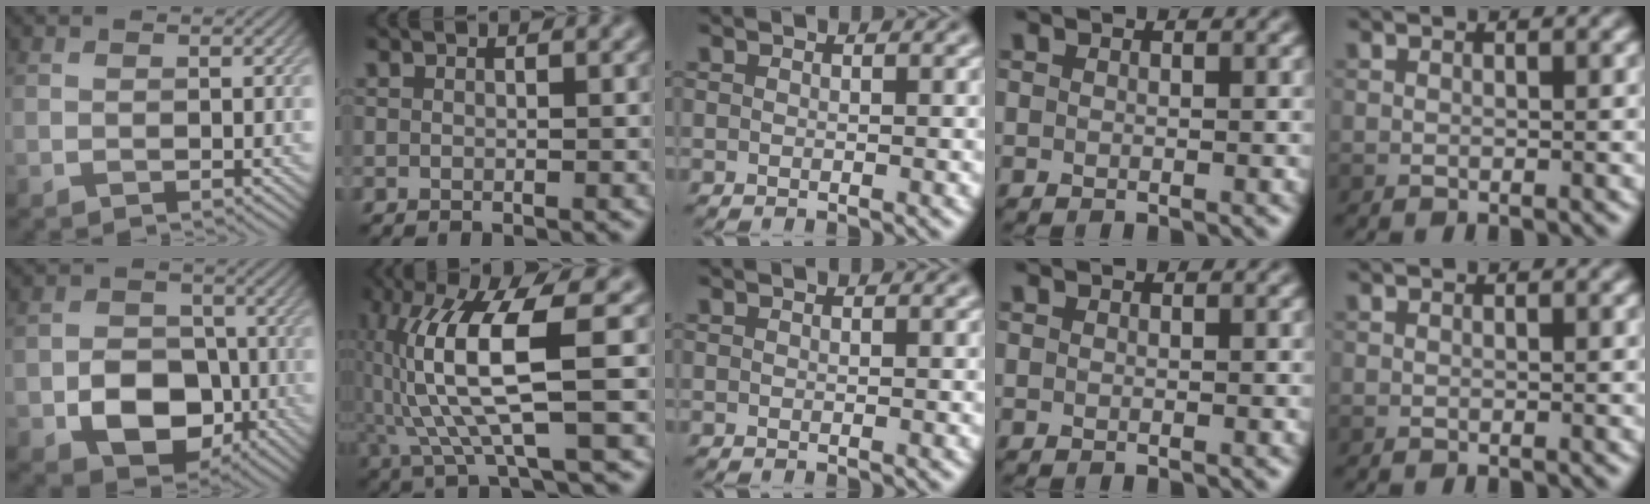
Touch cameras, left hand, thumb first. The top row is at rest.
{"thumb": {"total": 9.0, "force": [-3.1, 6.6, 5.2], "torque": [-0.093, -0.015, -0.060]}, "index": {"total": 9.4, "force": [-0.1, 1.9, 9.3], "torque": [-0.191, 0.005, 0.003]}}